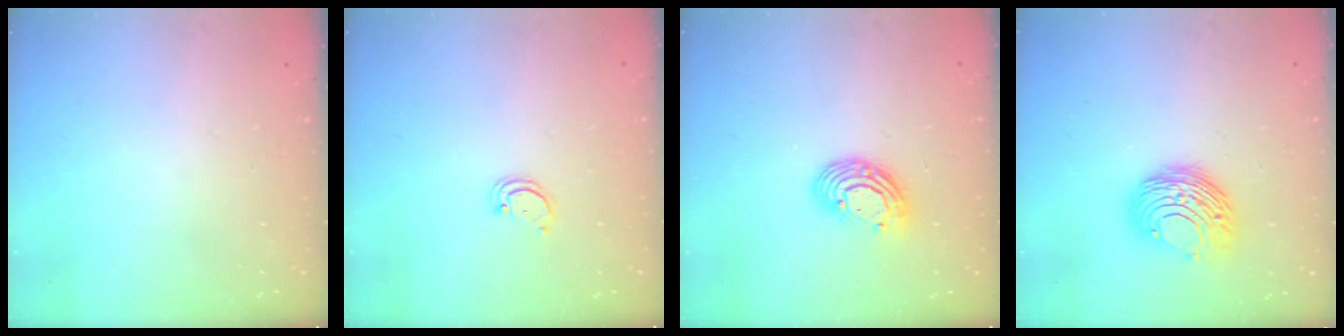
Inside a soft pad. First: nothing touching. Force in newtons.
{"total": 1.8, "press": 1.8, "slide": 0.2}
{"total": 10.1, "press": 10.0, "slide": 1.1}
{"total": 11.0, "press": 11.0, "slide": 0.4}